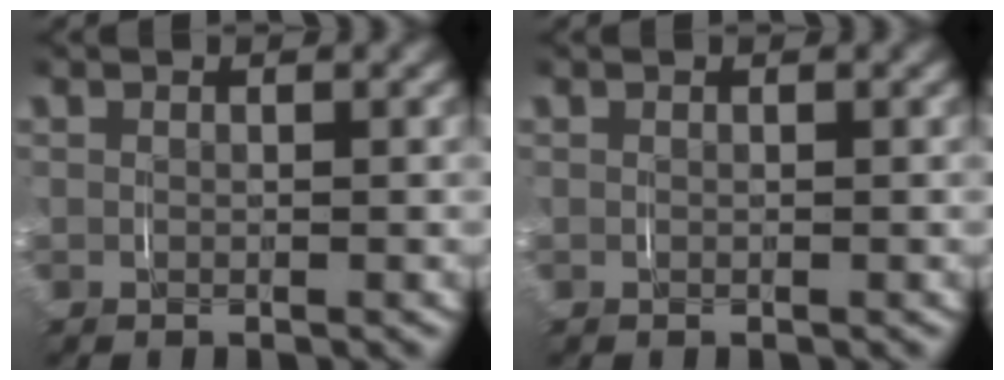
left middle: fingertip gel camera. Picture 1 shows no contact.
{"total": 0.0}